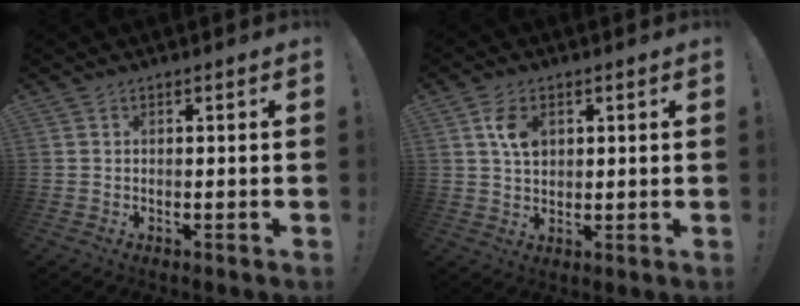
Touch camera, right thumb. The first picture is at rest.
{"total": 6.6, "force": [2.4, 4.4, 4.2], "torque": [-0.069, -0.001, 0.046]}